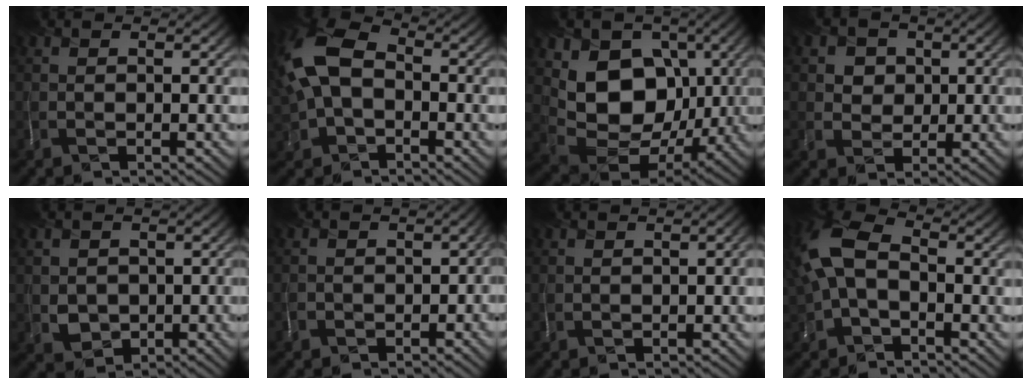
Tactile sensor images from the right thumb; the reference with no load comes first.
{"total": 10.7, "force": [0.6, 7.2, 7.9], "torque": [-0.201, 0.006, 0.002]}
{"total": 11.4, "force": [2.6, 9.2, 6.3], "torque": [-0.121, -0.026, 0.044]}
{"total": 3.6, "force": [1.3, 3.3, 0.6], "torque": [-0.025, -0.013, 0.032]}
{"total": 3.4, "force": [-0.1, 3.3, 0.7], "torque": [-0.026, -0.015, 0.003]}
{"total": 1.9, "force": [-1.4, 1.3, 0.0], "torque": [0.007, -0.011, -0.021]}
{"total": 0.9, "force": [0.0, 0.2, 0.8], "torque": [-0.007, 0.001, -0.002]}
{"total": 8.1, "force": [0.3, 5.2, 6.2], "torque": [-0.162, 0.008, -0.002]}